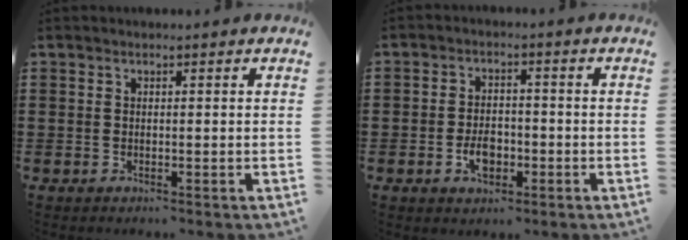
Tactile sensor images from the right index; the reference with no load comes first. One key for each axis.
{"total": 4.1, "fx": -1.4, "fy": 2.6, "fz": 2.8, "tx": -0.058, "ty": 0.002, "tz": -0.027}